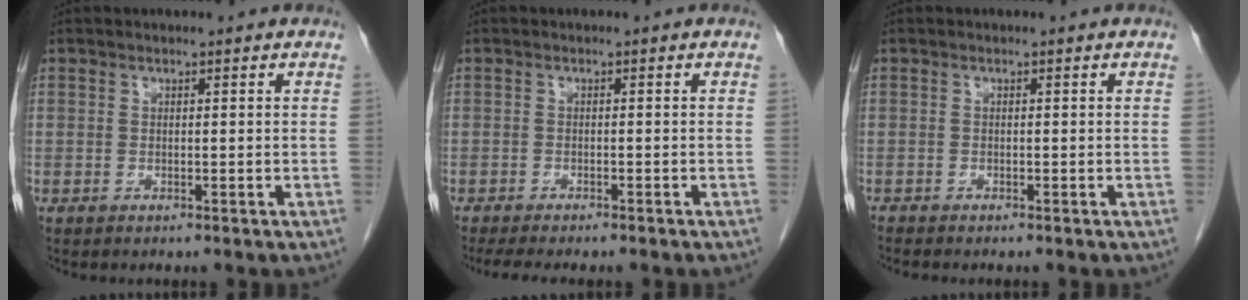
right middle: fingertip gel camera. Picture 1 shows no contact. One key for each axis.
{"total": 7.1, "fx": -5.9, "fy": 1.2, "fz": 3.8, "tx": -0.047, "ty": -0.012, "tz": -0.082}
{"total": 0.8, "fx": -0.8, "fy": -0.1, "fz": 0.2, "tx": -0.010, "ty": -0.002, "tz": -0.017}